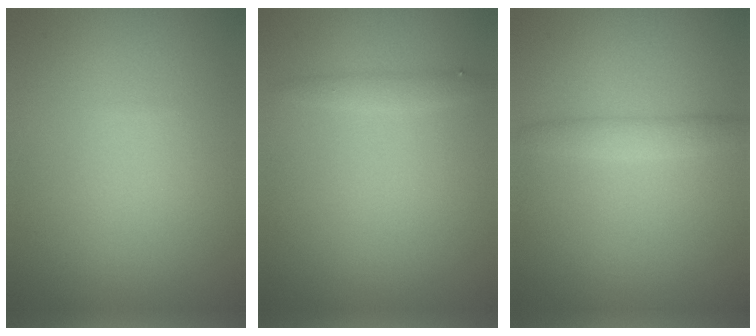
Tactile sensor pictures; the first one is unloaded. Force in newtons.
{"total": 1.0, "press": 1.0, "slide": 0.1}
{"total": 1.9, "press": 1.9, "slide": 0.1}